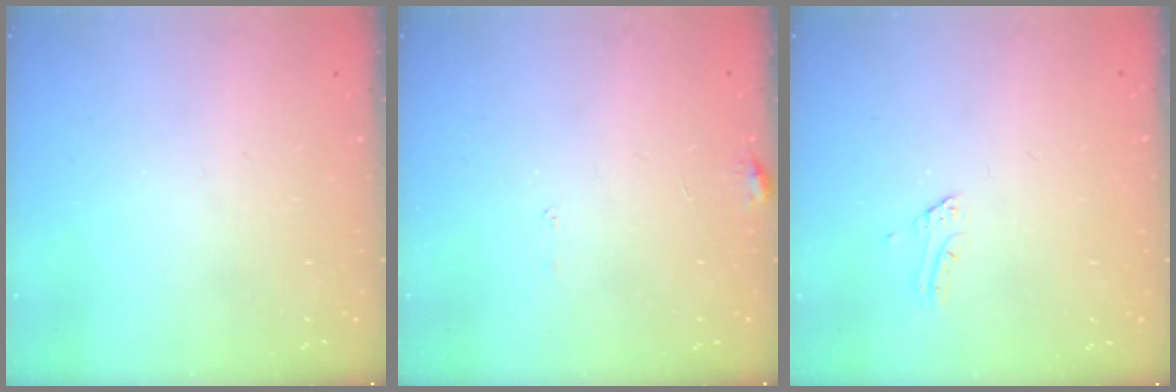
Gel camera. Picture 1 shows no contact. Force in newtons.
{"total": 6.1, "press": 6.1, "slide": 0.5}
{"total": 1.4, "press": 1.4, "slide": 0.1}